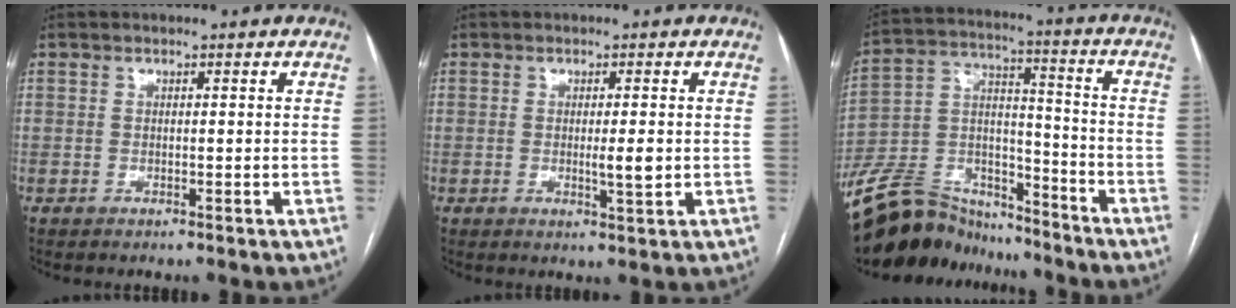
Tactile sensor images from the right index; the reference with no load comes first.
{"total": 2.3, "force": [-0.1, 0.2, 2.3], "torque": [-0.038, -0.004, -0.001]}
{"total": 17.8, "force": [-16.4, 5.8, 3.5], "torque": [-0.081, 0.036, -0.280]}